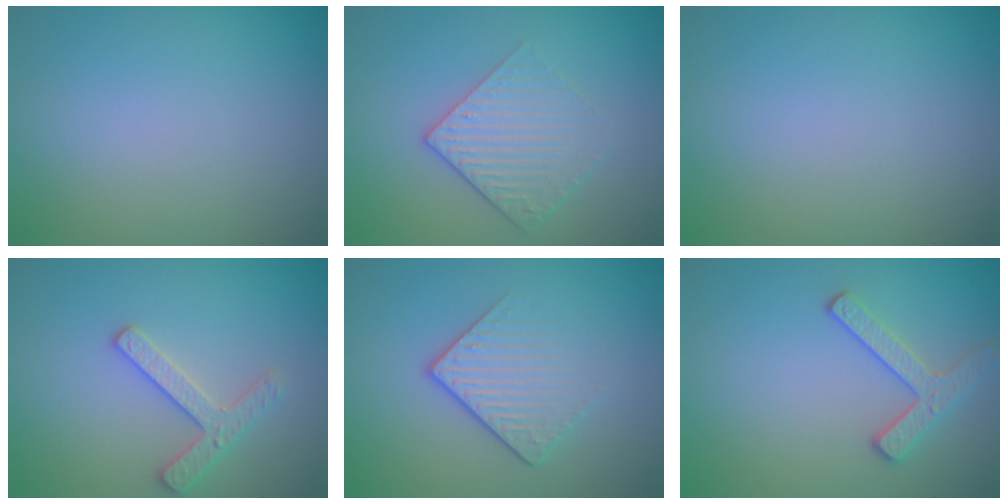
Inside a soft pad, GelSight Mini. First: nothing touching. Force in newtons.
{"total": 3.2, "press": 2.6, "slide": 1.8}
{"total": 0.0}
{"total": 2.5, "press": 2.4, "slide": 0.3}
{"total": 4.0, "press": 2.4, "slide": 3.2}
{"total": 2.5, "press": 2.3, "slide": 0.9}